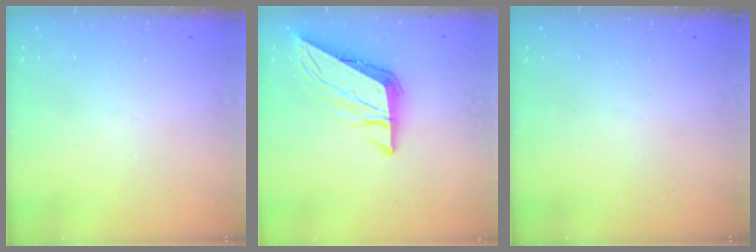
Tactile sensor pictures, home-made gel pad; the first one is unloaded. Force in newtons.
{"total": 9.3, "press": 9.2, "slide": 1.2}
{"total": 0.0}